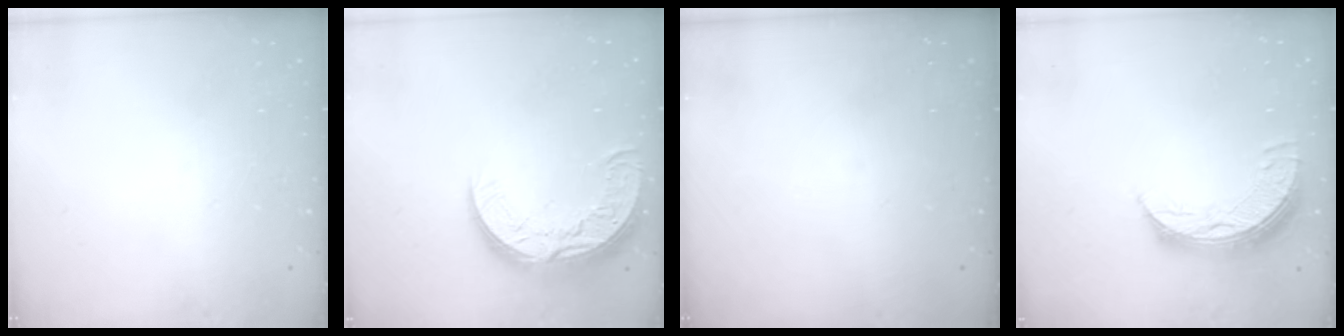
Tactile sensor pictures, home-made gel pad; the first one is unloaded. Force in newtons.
{"total": 13.9, "press": 13.9, "slide": 1.3}
{"total": 0.0}
{"total": 10.6, "press": 10.6, "slide": 1.0}